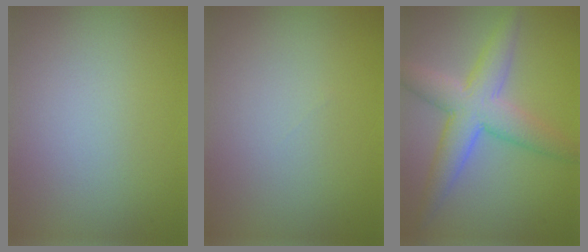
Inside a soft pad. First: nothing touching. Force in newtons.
{"total": 0.0}
{"total": 5.8, "press": 5.8, "slide": 0.1}